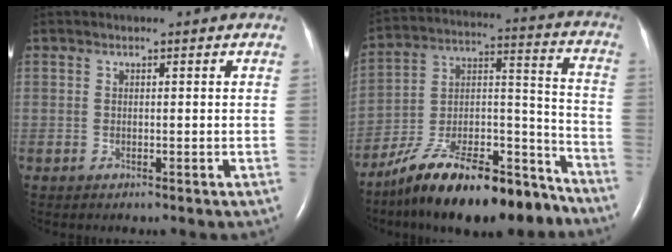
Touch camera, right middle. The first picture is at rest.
{"total": 22.6, "force": [-17.9, 5.8, 12.5], "torque": [-0.176, 0.028, -0.300]}